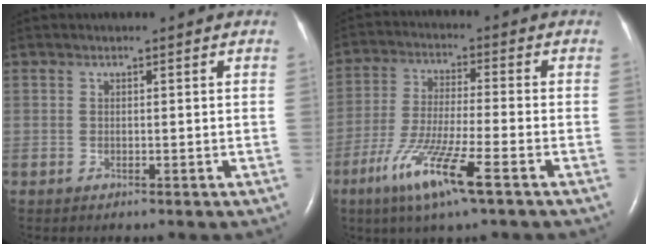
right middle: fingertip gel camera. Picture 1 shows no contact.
{"total": 11.1, "force": [-5.9, 0.4, 9.3], "torque": [-0.186, -0.025, -0.112]}